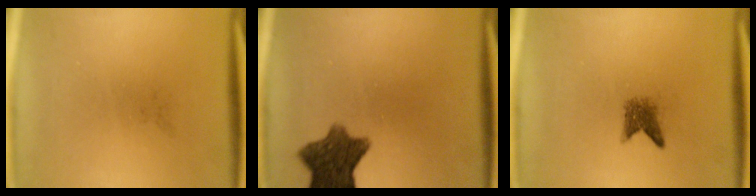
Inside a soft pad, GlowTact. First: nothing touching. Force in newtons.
{"total": 9.0}
{"total": 2.3}